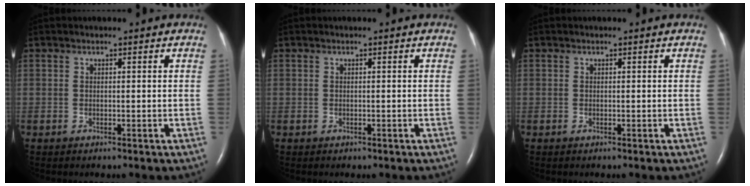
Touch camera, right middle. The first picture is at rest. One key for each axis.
{"total": 0.0}
{"total": 0.0}